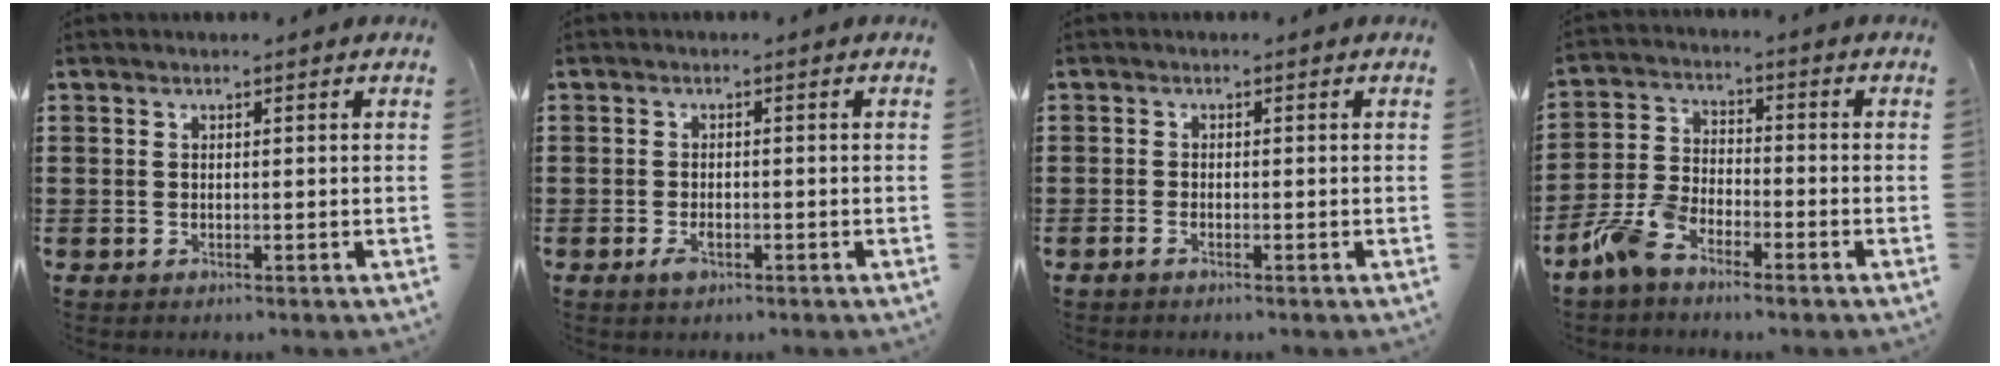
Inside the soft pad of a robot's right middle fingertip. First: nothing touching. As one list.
[{"total": 2.1, "force": [-1.0, 0.9, 1.6], "torque": [-0.039, -0.003, -0.021]}, {"total": 0.7, "force": [-0.5, 0.1, 0.5], "torque": [-0.011, -0.004, -0.009]}, {"total": 6.8, "force": [-5.3, 2.2, 3.8], "torque": [-0.102, 0.000, -0.106]}]